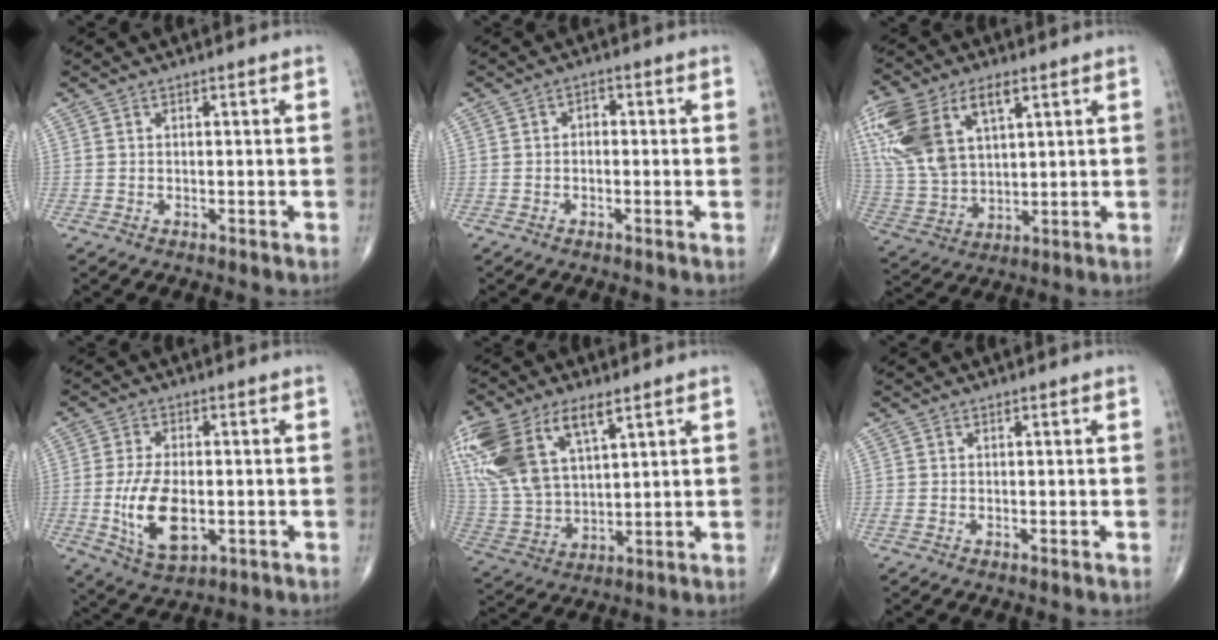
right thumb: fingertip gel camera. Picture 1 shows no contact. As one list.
[{"total": 1.7, "force": [-0.2, 1.2, 1.1], "torque": [-0.004, 0.009, -0.012]}, {"total": 19.6, "force": [7.9, 10.8, 14.3], "torque": [-0.313, -0.007, 0.157]}, {"total": 11.3, "force": [-1.9, 5.8, 9.5], "torque": [-0.178, -0.007, -0.026]}, {"total": 21.1, "force": [9.8, 10.7, 15.3], "torque": [-0.342, -0.010, 0.194]}, {"total": 0.7, "force": [-0.1, 0.3, 0.6], "torque": [-0.018, -0.003, -0.004]}]